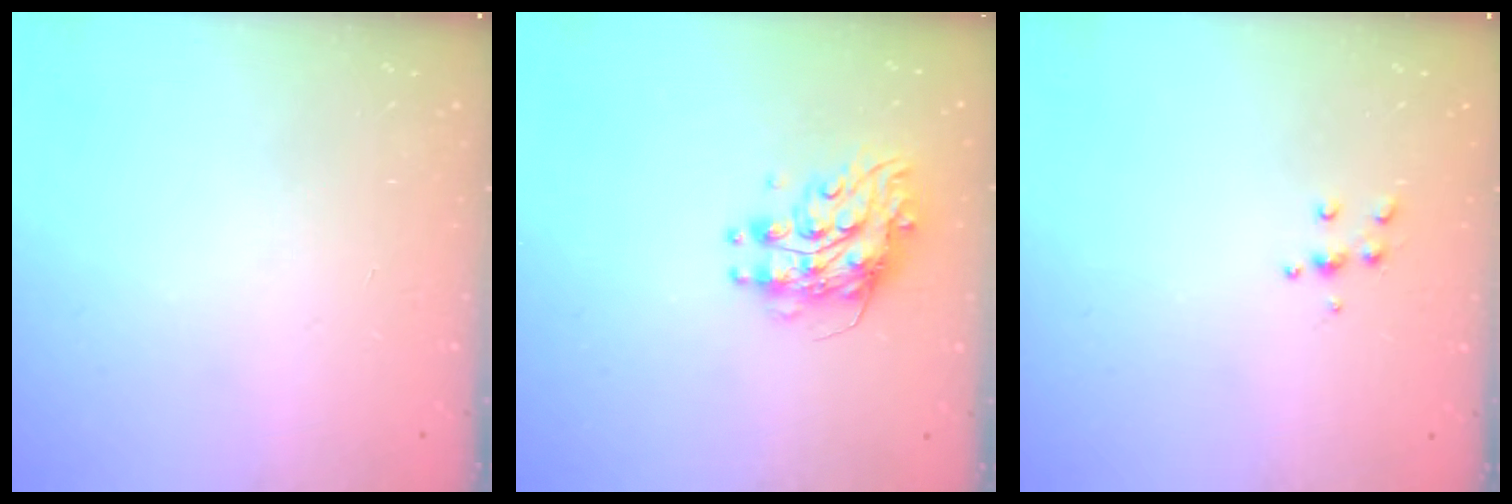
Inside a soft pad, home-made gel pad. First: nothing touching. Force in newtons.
{"total": 8.9, "press": 8.9, "slide": 0.5}
{"total": 5.0, "press": 5.0, "slide": 0.6}